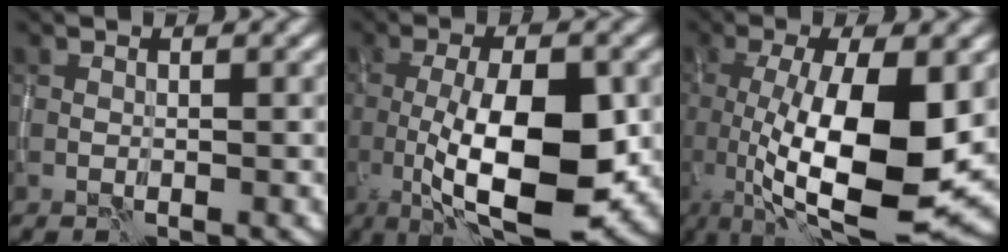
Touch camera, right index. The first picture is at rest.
{"total": 11.1, "force": [-1.3, 3.6, 10.4], "torque": [-0.174, -0.012, -0.020]}
{"total": 11.9, "force": [-0.6, 3.8, 11.3], "torque": [-0.197, -0.016, -0.008]}